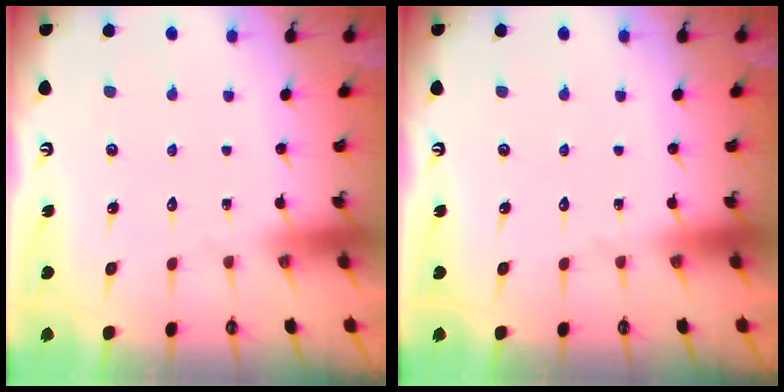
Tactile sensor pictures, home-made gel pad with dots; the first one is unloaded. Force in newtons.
{"total": 0.0}